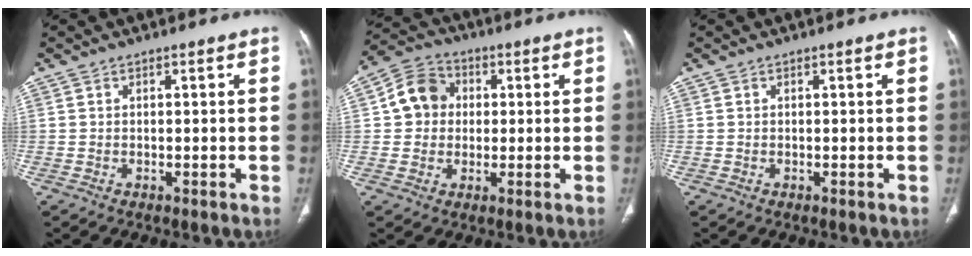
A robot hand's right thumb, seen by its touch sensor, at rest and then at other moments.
{"total": 8.6, "force": [1.0, 7.7, 3.8], "torque": [-0.046, 0.014, 0.006]}
{"total": 0.0}